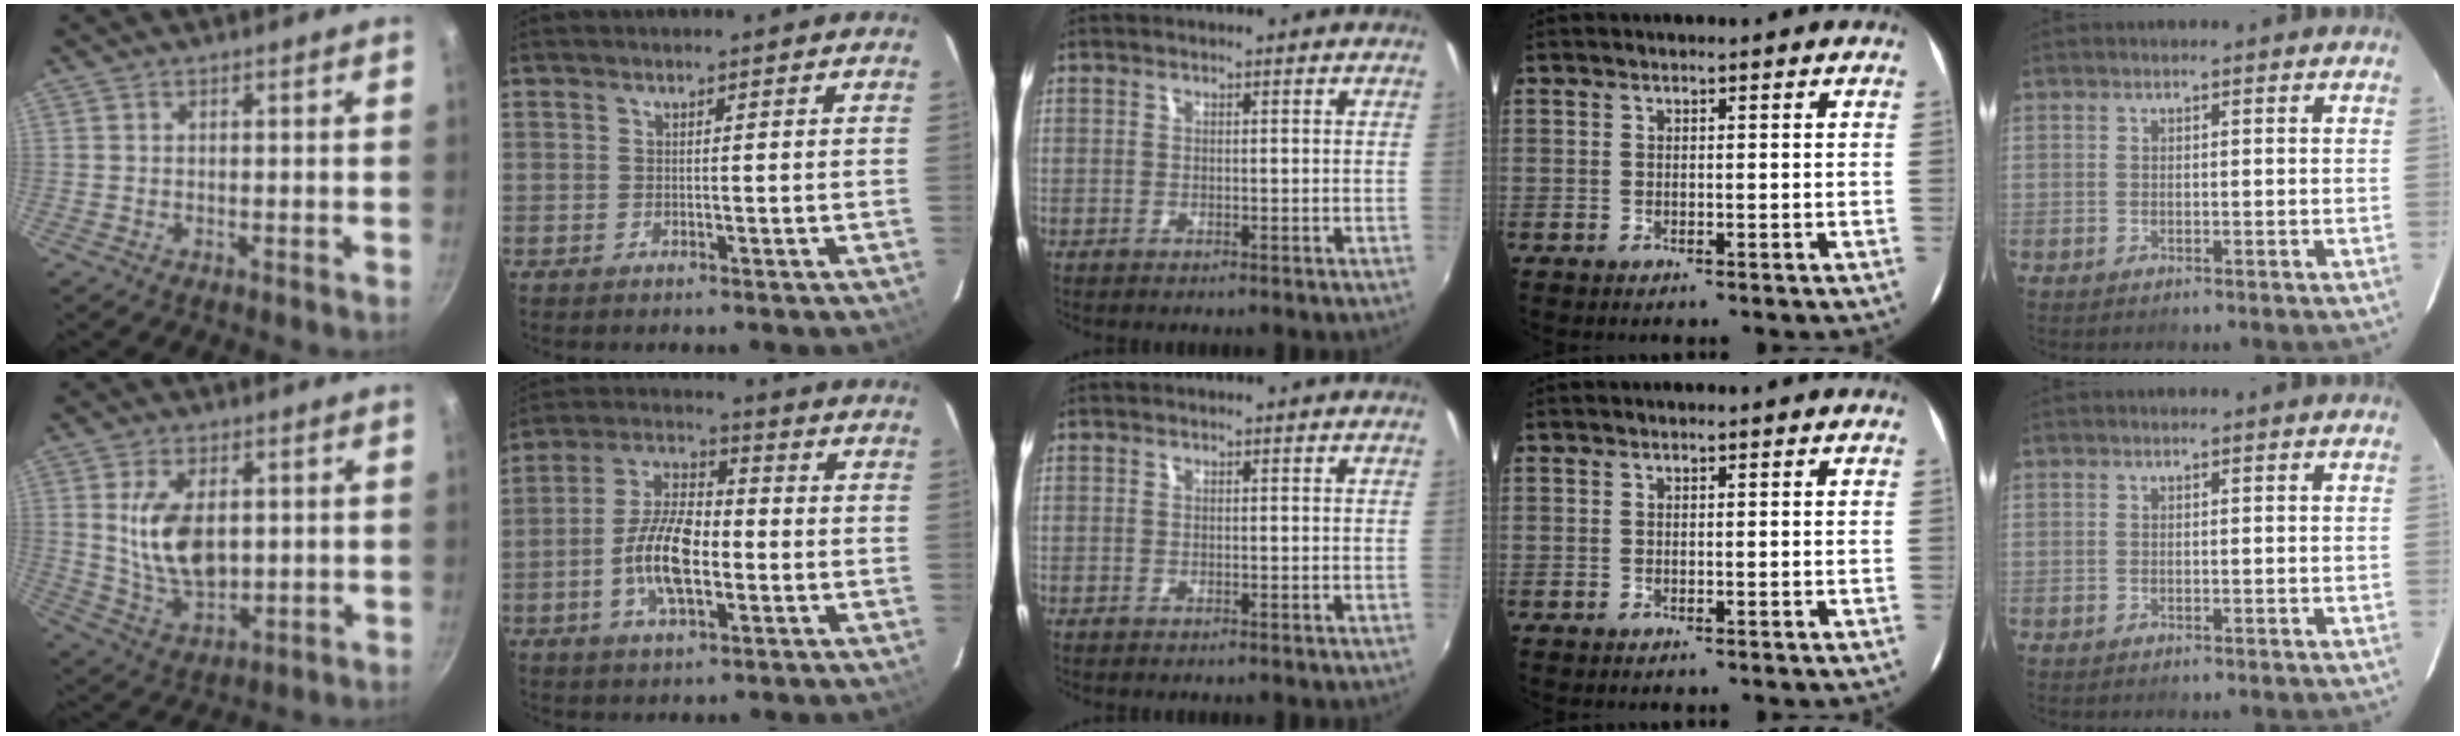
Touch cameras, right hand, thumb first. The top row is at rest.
{"thumb": {"total": 12.2, "force": [1.7, 7.2, 9.7], "torque": [-0.162, -0.019, 0.043]}, "index": {"total": 11.6, "force": [-2.8, 5.2, 10.0], "torque": [-0.203, 0.008, -0.053]}}